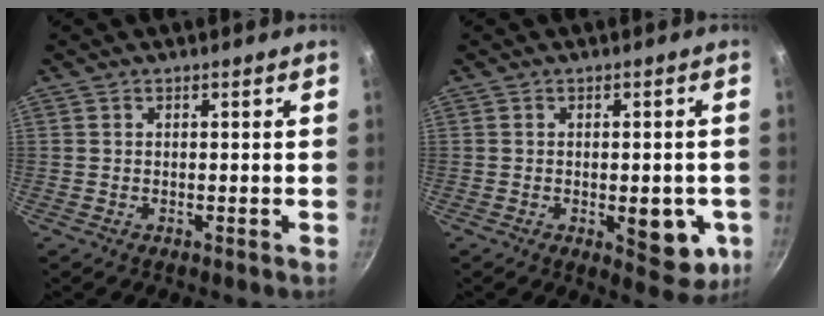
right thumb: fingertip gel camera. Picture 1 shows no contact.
{"total": 9.0, "force": [-2.1, 4.3, 7.7], "torque": [-0.068, -0.003, -0.023]}